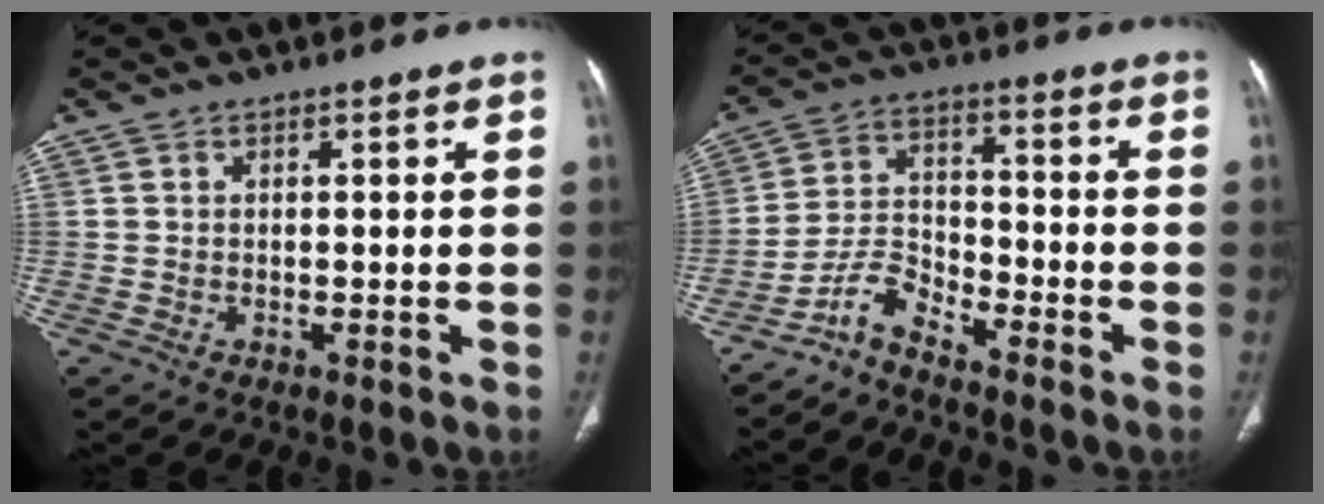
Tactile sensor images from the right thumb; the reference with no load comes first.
{"total": 5.7, "force": [-5.1, 1.5, 2.2], "torque": [-0.042, 0.049, -0.106]}